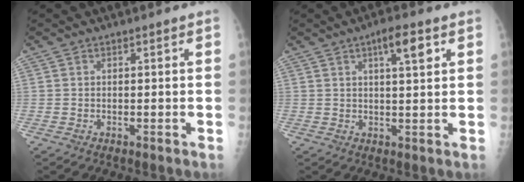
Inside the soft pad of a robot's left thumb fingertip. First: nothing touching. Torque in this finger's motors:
{"motor_torque": [0.20, 0.40, 0.50, -0.18, 0.00]}